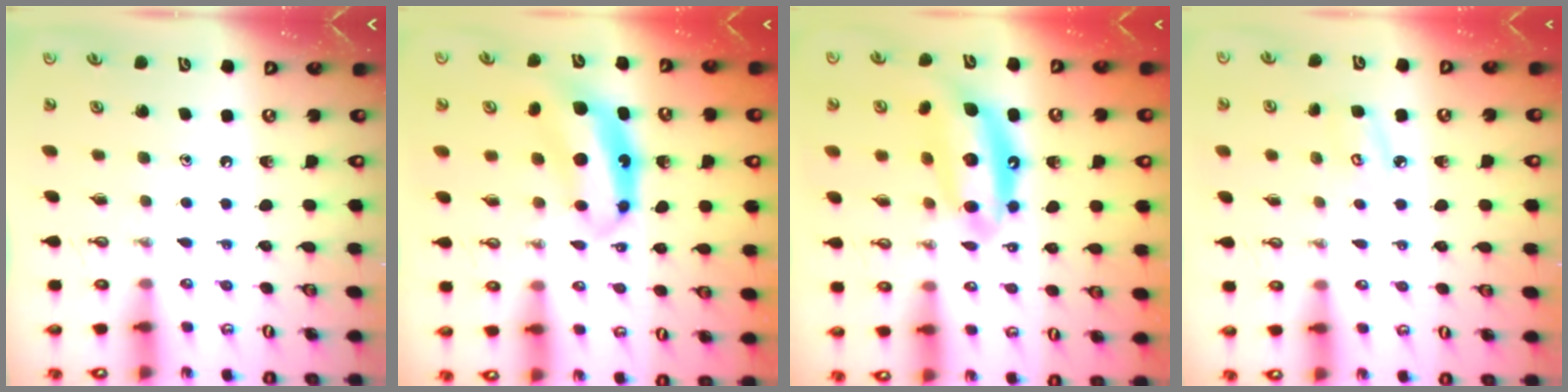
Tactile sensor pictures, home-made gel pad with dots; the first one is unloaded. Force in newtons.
{"total": 7.7, "press": 7.7, "slide": 0.7}
{"total": 12.1, "press": 12.1, "slide": 1.0}
{"total": 5.4, "press": 5.4, "slide": 0.8}